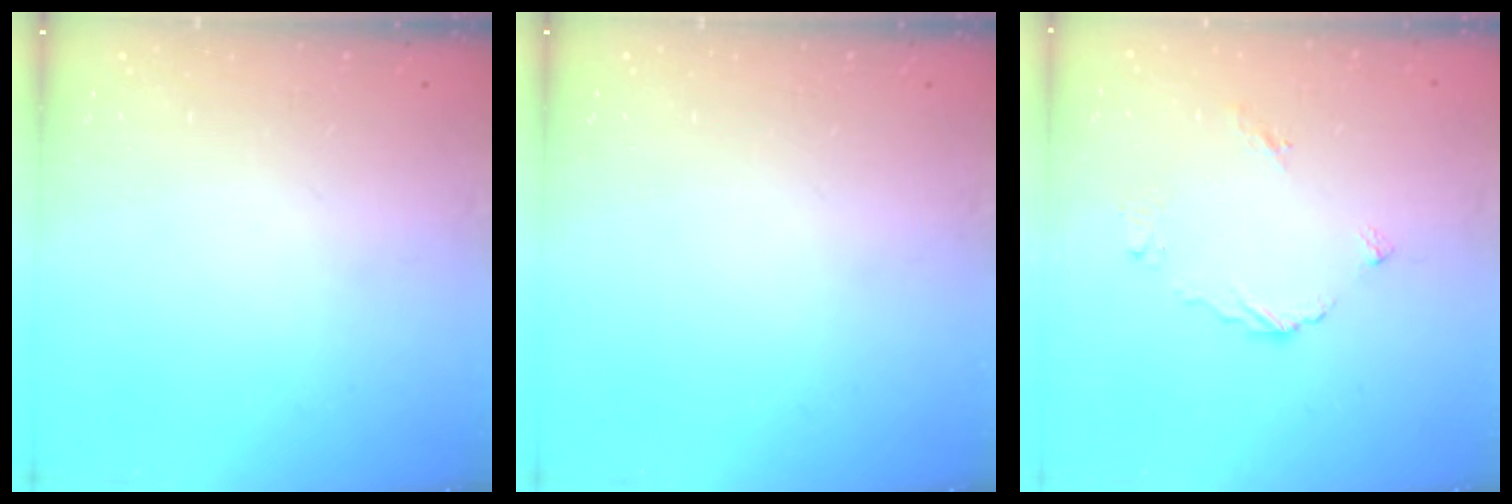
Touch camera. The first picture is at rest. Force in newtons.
{"total": 0.0}
{"total": 5.2, "press": 5.2, "slide": 0.1}